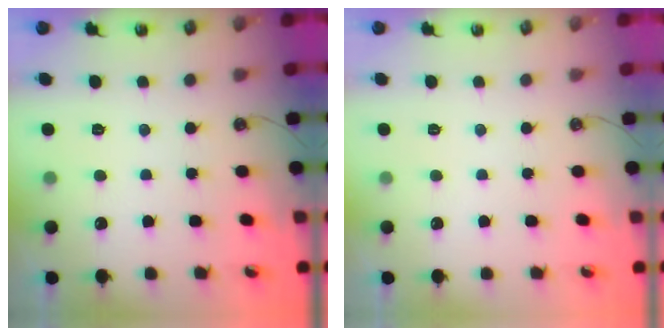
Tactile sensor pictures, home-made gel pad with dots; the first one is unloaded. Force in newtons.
{"total": 0.0}